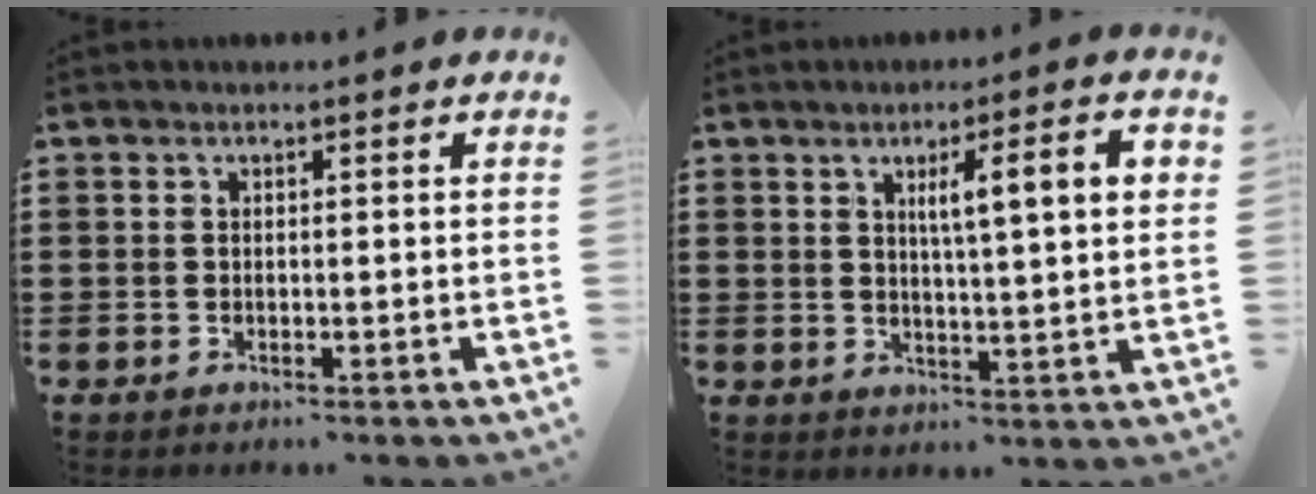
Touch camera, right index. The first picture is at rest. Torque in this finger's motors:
{"motor_torque": [0.73, 0.01, 0.70, 0.14]}